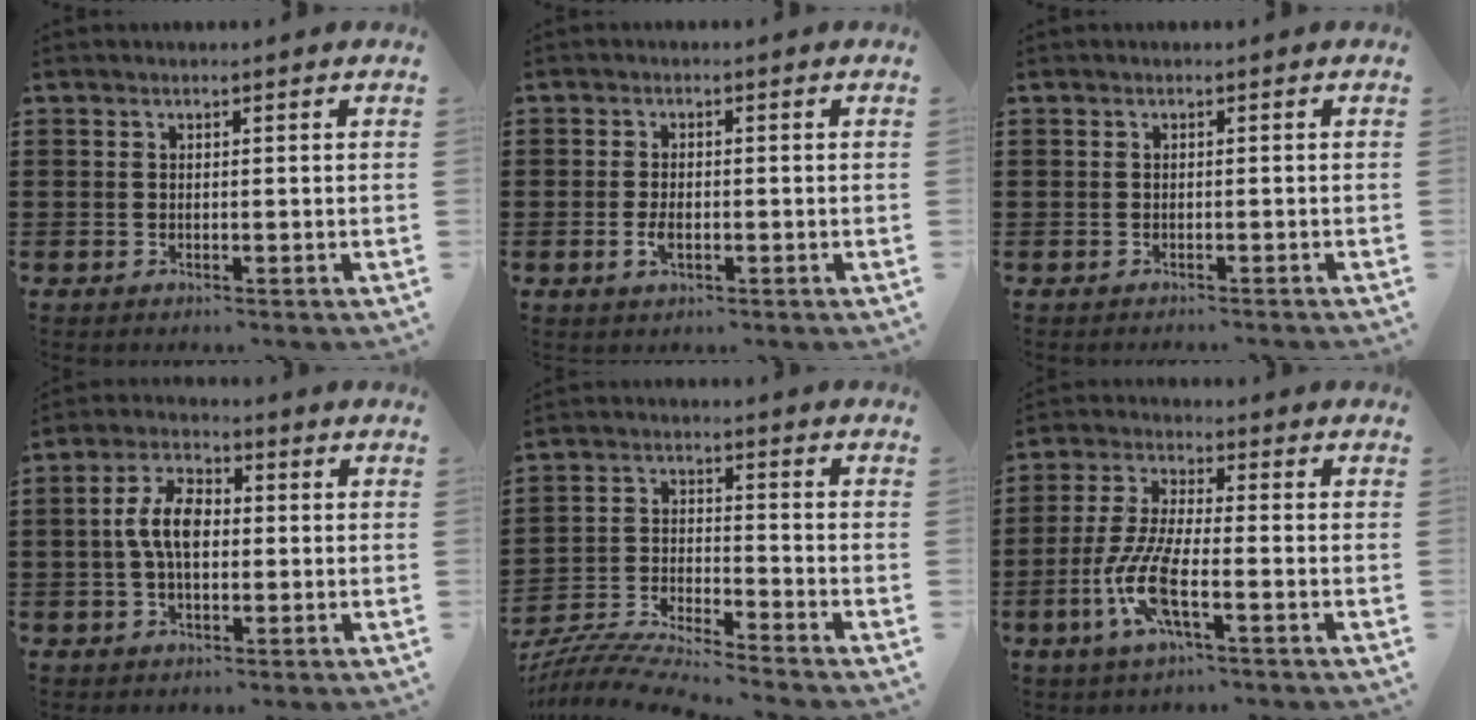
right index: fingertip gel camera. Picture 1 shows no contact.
{"total": 2.5, "force": [-0.7, 1.1, 2.2], "torque": [-0.055, -0.005, -0.016]}
{"total": 0.5, "force": [-0.5, -0.1, 0.1], "torque": [-0.004, -0.002, -0.011]}
{"total": 6.9, "force": [0.0, 3.7, 5.8], "torque": [-0.125, 0.009, -0.005]}
{"total": 6.5, "force": [-6.4, -0.1, 1.5], "torque": [-0.047, -0.012, -0.130]}
{"total": 8.7, "force": [-3.4, 2.2, 7.7], "torque": [-0.182, -0.016, -0.070]}